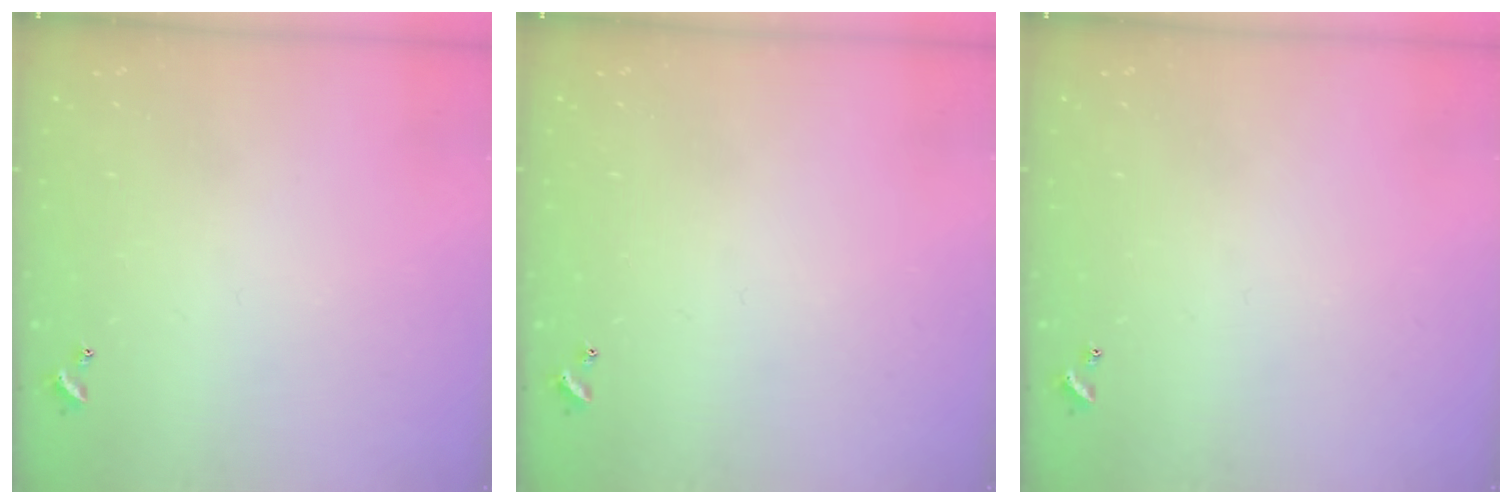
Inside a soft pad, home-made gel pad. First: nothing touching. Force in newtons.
{"total": 0.0}
{"total": 0.0}